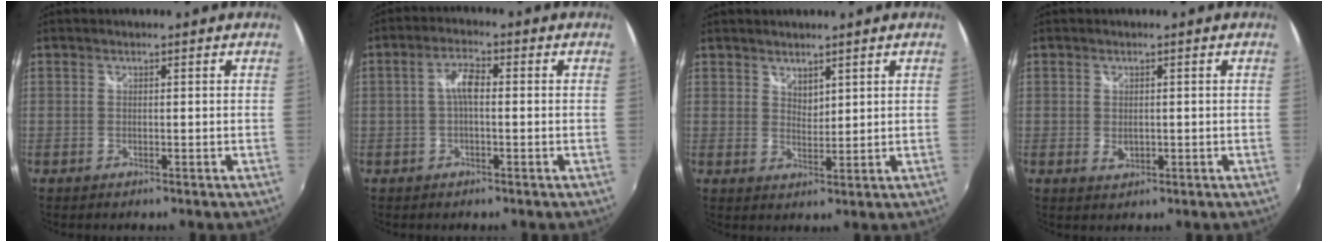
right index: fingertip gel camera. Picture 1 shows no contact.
{"total": 3.8, "force": [-0.2, 1.4, 3.5], "torque": [-0.069, 0.012, -0.004]}
{"total": 2.7, "force": [2.2, 1.2, 0.9], "torque": [-0.010, 0.000, 0.040]}
{"total": 2.0, "force": [-0.2, 1.6, 1.2], "torque": [-0.020, -0.003, -0.001]}